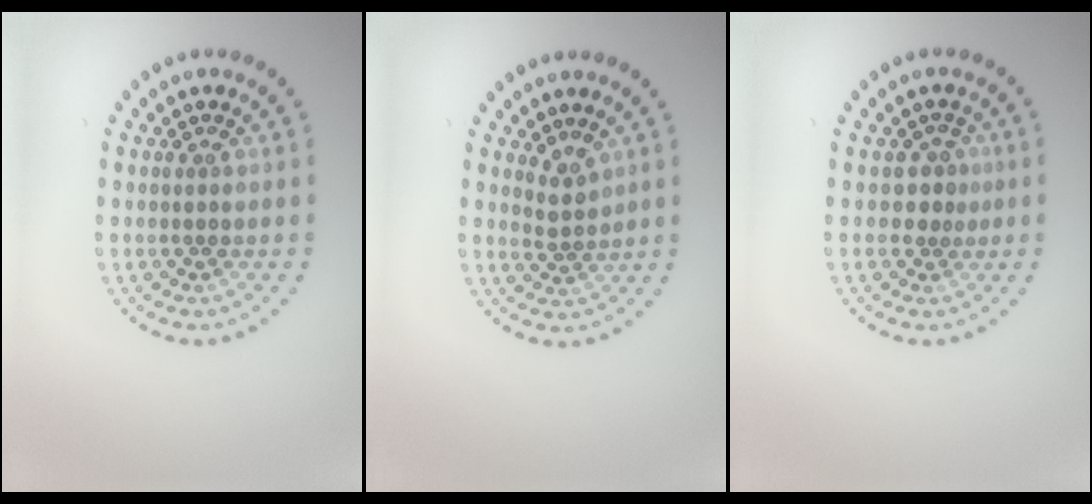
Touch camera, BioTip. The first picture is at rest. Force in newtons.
{"total": 2.0, "press": 1.4, "slide": 1.4}
{"total": 1.7, "press": 1.2, "slide": 1.1}